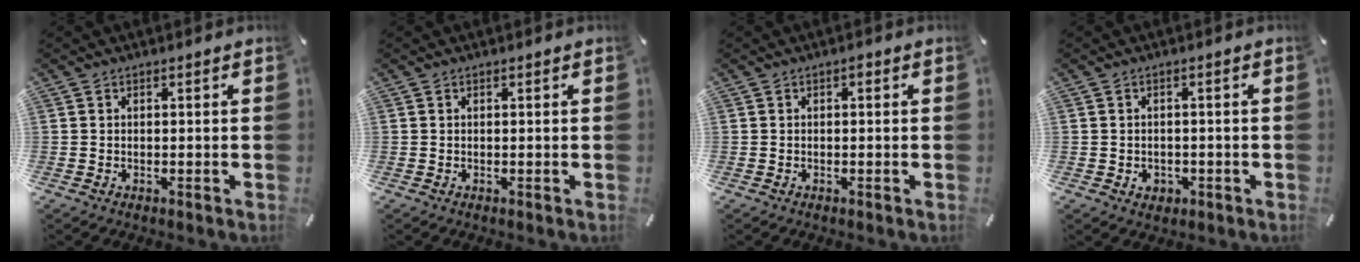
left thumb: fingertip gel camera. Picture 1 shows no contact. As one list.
[{"total": 0.0}, {"total": 0.7, "force": [0.1, 0.4, 0.6], "torque": [-0.011, 0.005, 0.000]}, {"total": 2.3, "force": [-0.6, 2.0, 0.8], "torque": [-0.008, 0.000, -0.015]}]